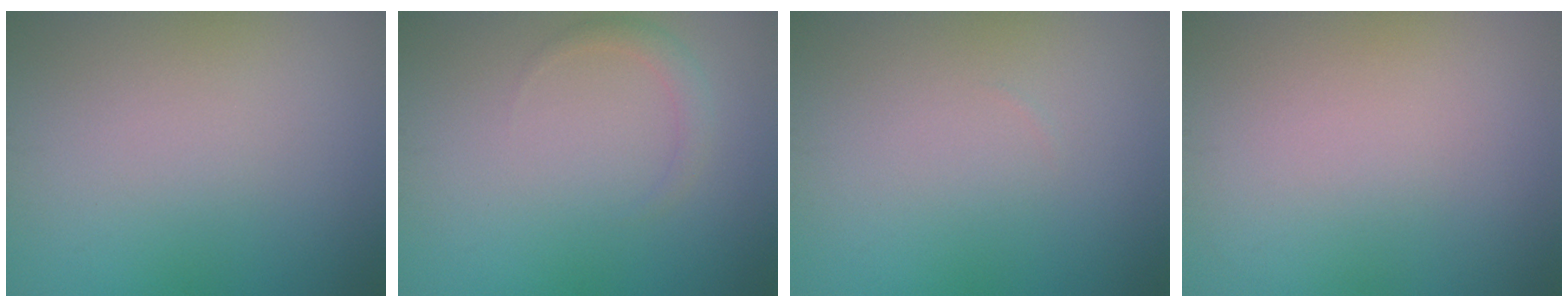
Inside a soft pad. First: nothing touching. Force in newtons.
{"total": 1.2, "press": 1.2, "slide": 0.0}
{"total": 0.0}
{"total": 0.0}